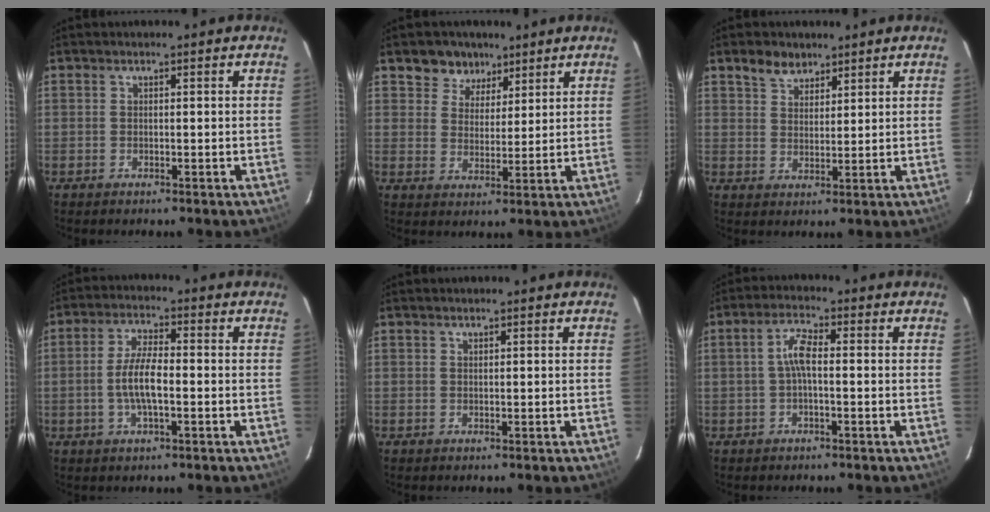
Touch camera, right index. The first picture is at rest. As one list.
[{"total": 6.3, "force": [4.3, 4.4, 1.1], "torque": [-0.016, 0.013, 0.073]}, {"total": 4.8, "force": [3.5, 2.8, 1.6], "torque": [-0.024, 0.010, 0.064]}, {"total": 6.7, "force": [-1.2, 1.8, 6.4], "torque": [-0.127, 0.006, -0.026]}, {"total": 0.0}, {"total": 4.0, "force": [-0.4, 1.0, 3.8], "torque": [-0.080, 0.012, -0.008]}]